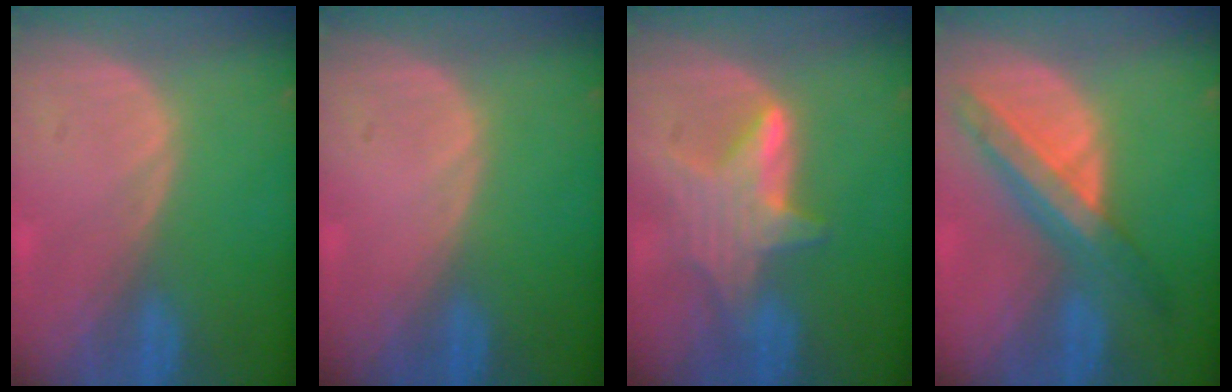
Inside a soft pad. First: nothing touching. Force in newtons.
{"total": 0.0}
{"total": 6.1, "press": 6.1, "slide": 0.1}
{"total": 8.7, "press": 7.4, "slide": 4.5}